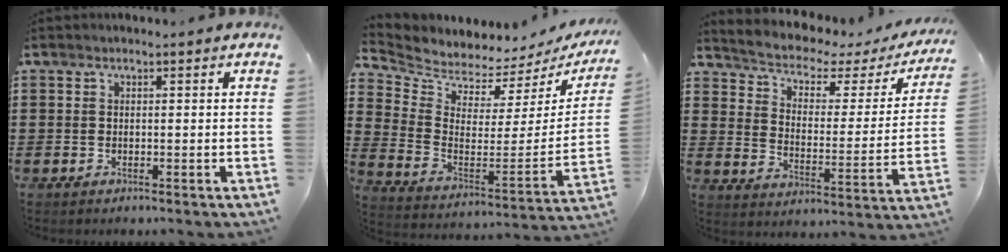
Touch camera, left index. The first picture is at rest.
{"total": 3.8, "force": [3.8, 0.5, -0.4], "torque": [-0.026, -0.052, 0.061]}
{"total": 3.4, "force": [2.7, 1.2, 1.7], "torque": [-0.052, -0.026, 0.035]}